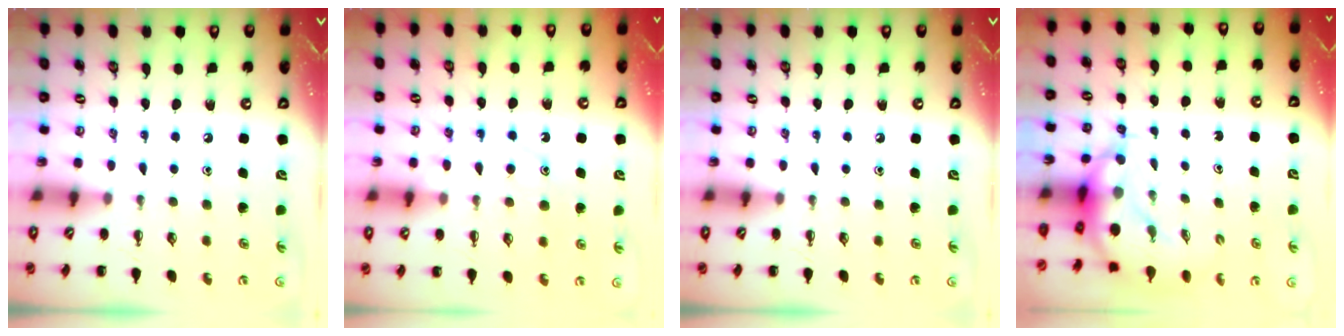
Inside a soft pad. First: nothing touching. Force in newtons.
{"total": 11.1, "press": 11.1, "slide": 0.8}
{"total": 0.0}
{"total": 7.0, "press": 6.9, "slide": 1.3}